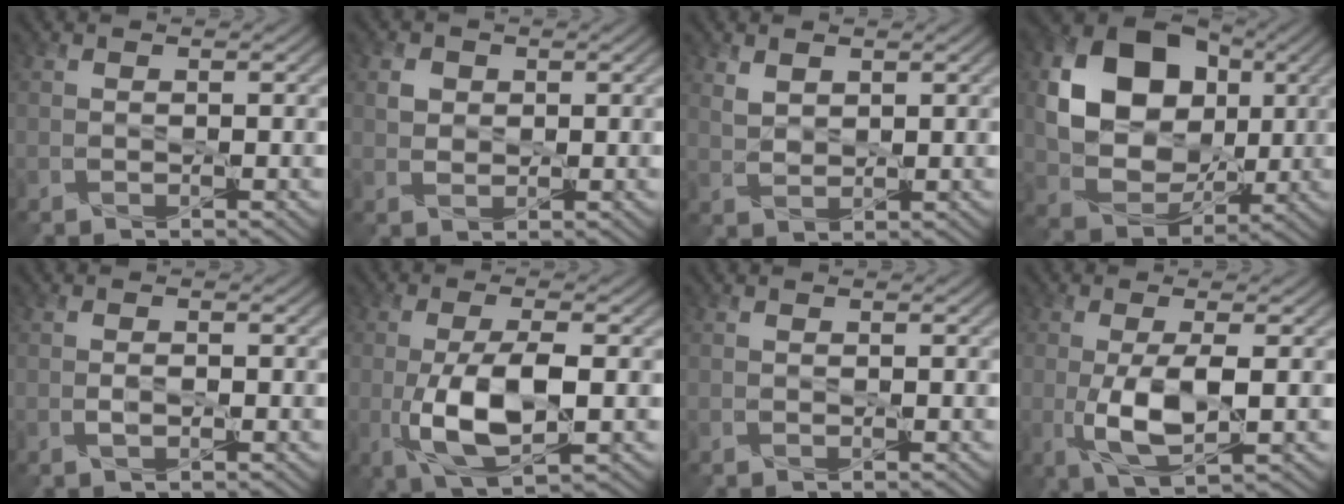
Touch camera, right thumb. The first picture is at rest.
{"total": 2.1, "force": [0.6, 1.8, 0.8], "torque": [-0.019, -0.004, 0.008]}
{"total": 2.4, "force": [1.5, 1.5, 1.3], "torque": [-0.034, -0.004, 0.034]}
{"total": 15.0, "force": [3.2, 11.6, 9.0], "torque": [-0.189, 0.014, 0.068]}
{"total": 1.3, "force": [-0.3, 0.6, 1.1], "torque": [-0.023, -0.001, -0.006]}
{"total": 8.9, "force": [-1.6, 3.3, 8.1], "torque": [-0.163, -0.006, -0.027]}
{"total": 0.0}
{"total": 6.5, "force": [-0.8, 2.1, 6.1], "torque": [-0.127, -0.006, -0.013]}